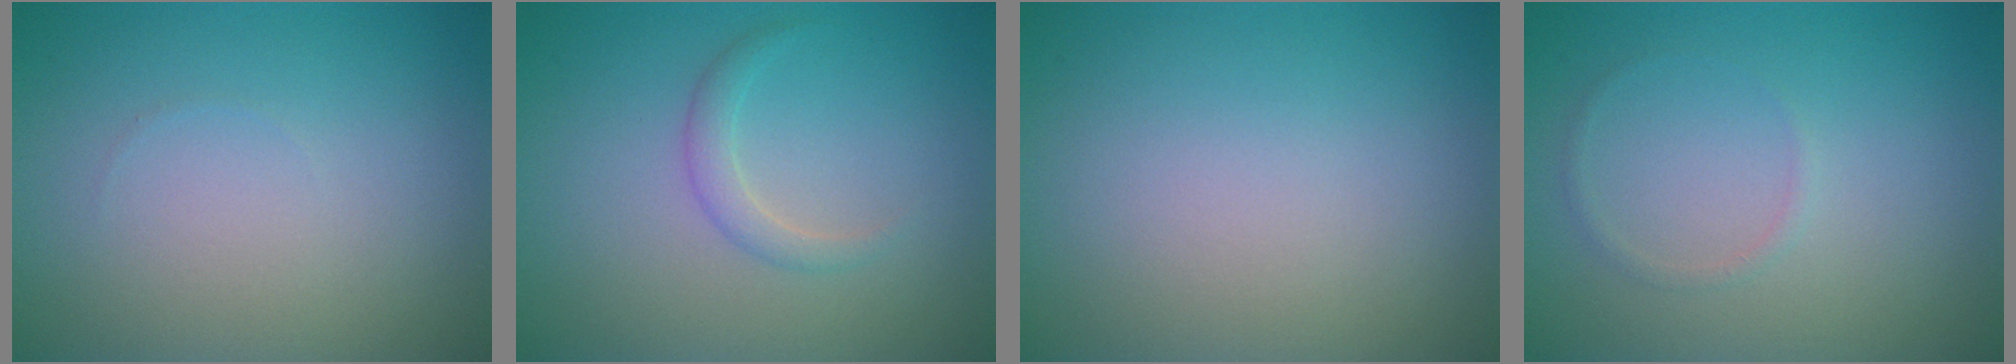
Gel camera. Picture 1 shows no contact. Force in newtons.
{"total": 1.4, "press": 1.4, "slide": 0.1}
{"total": 0.0}
{"total": 0.6, "press": 0.6, "slide": 0.1}